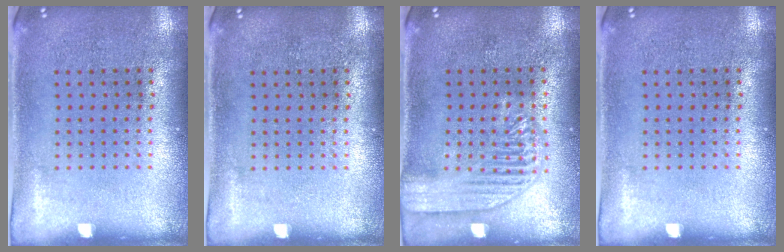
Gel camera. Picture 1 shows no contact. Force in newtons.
{"total": 0.0}
{"total": 1.8, "press": 1.8, "slide": 0.3}
{"total": 0.0}